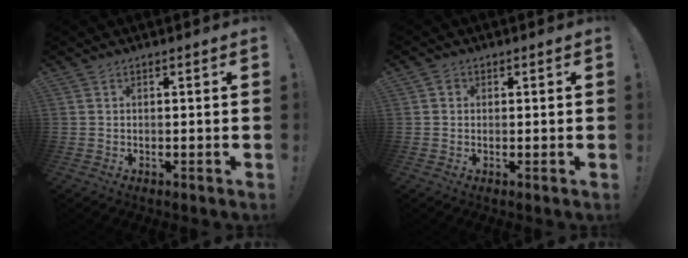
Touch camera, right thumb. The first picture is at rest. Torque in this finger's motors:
{"motor_torque": [0.29, -0.42, -0.02, -0.07, 0.00]}